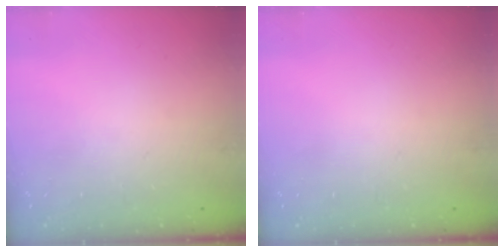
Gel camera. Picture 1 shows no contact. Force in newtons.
{"total": 0.0}